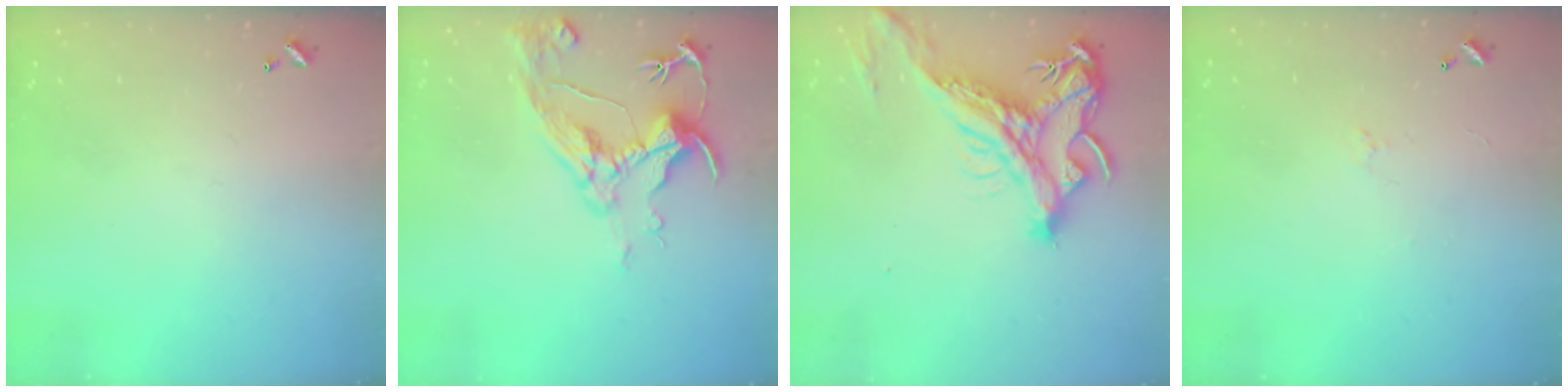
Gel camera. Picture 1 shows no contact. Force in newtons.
{"total": 9.6, "press": 9.5, "slide": 1.5}
{"total": 5.9, "press": 5.6, "slide": 1.9}
{"total": 0.5, "press": 0.1, "slide": 0.5}